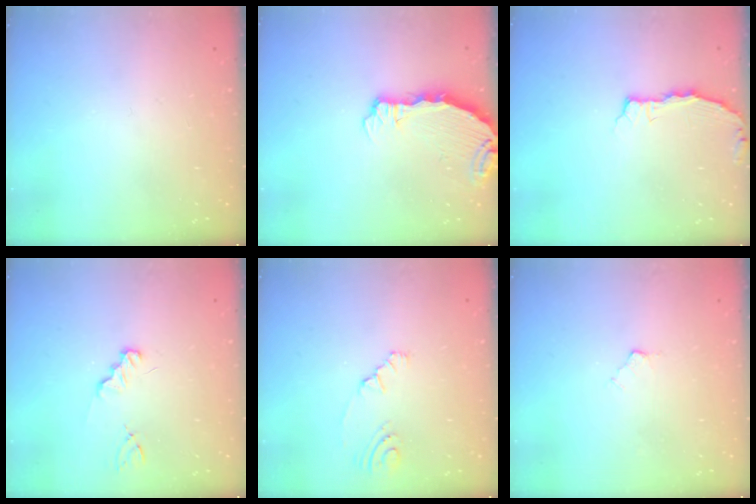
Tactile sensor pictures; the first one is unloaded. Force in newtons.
{"total": 4.9, "press": 4.3, "slide": 2.3}
{"total": 2.9, "press": 2.9, "slide": 0.3}
{"total": 1.2, "press": 1.2, "slide": 0.1}
{"total": 5.3, "press": 1.4, "slide": 5.1}
{"total": 2.9, "press": 2.9, "slide": 0.5}